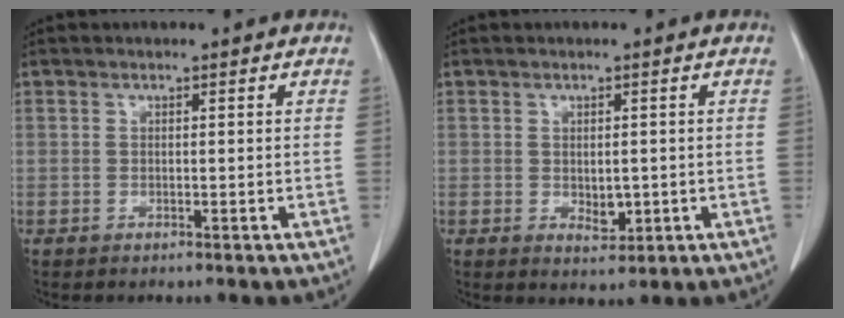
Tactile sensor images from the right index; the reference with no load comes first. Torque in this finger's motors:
{"motor_torque": [-0.01, 0.08, 0.03, 0.03]}